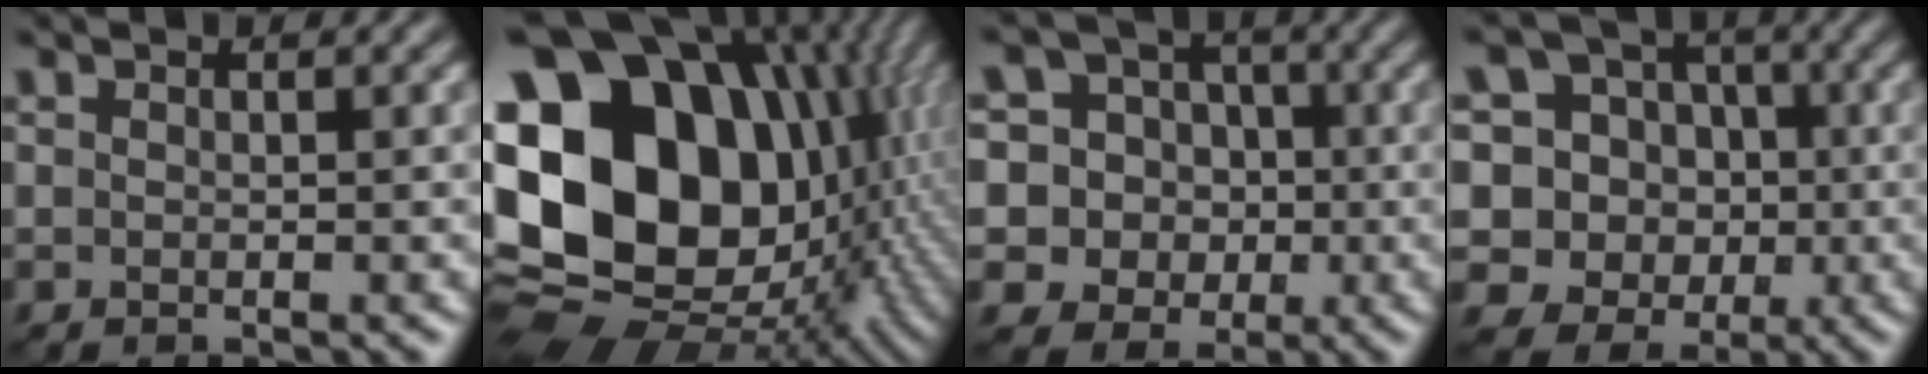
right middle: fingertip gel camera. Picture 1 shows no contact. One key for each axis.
{"total": 23.8, "fx": 2.3, "fy": 18.3, "fz": 15.0, "tx": -0.314, "ty": -0.016, "tz": 0.032}
{"total": 10.0, "fx": 0.5, "fy": 9.6, "fz": 2.7, "tx": -0.094, "ty": 0.039, "tz": -0.008}
{"total": 12.3, "fx": 1.7, "fy": 11.6, "fz": 3.9, "tx": -0.135, "ty": 0.055, "tz": 0.006}